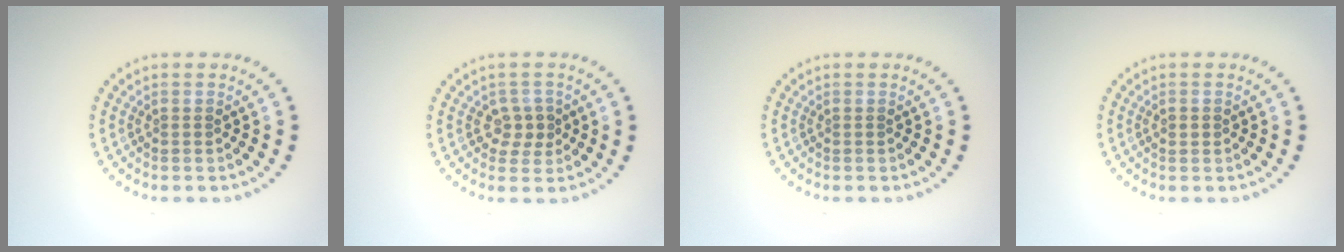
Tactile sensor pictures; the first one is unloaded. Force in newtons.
{"total": 2.1, "press": 1.9, "slide": 0.8}
{"total": 0.0}
{"total": 1.0, "press": 1.0, "slide": 0.1}